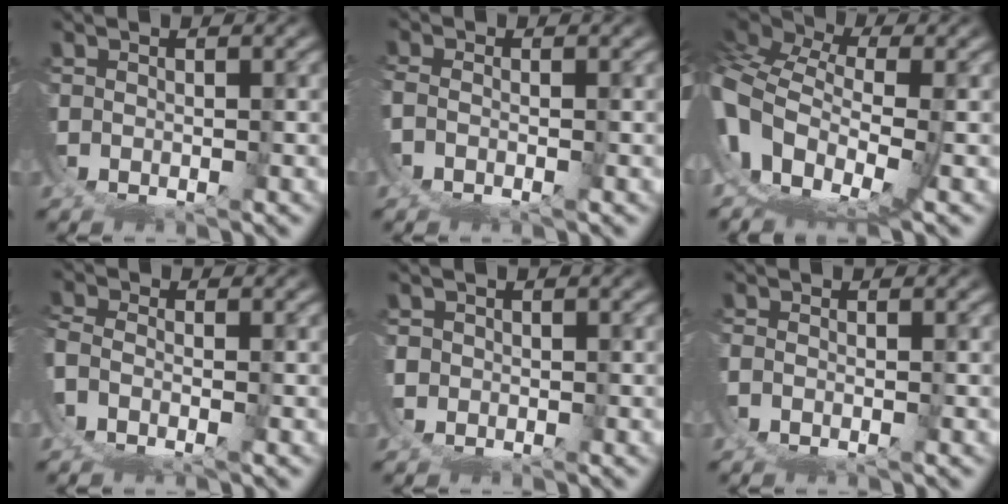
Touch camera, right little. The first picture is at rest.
{"total": 2.1, "force": [-0.9, 1.4, 1.3], "torque": [-0.033, -0.013, -0.011]}
{"total": 7.0, "force": [1.1, 4.5, 5.3], "torque": [-0.131, -0.020, 0.020]}
{"total": 2.8, "force": [-1.5, 1.7, 1.6], "torque": [-0.054, -0.021, -0.016]}
{"total": 1.0, "force": [0.4, 0.5, -0.8], "torque": [-0.002, -0.015, 0.013]}
{"total": 1.4, "force": [-0.9, 0.7, 0.7], "torque": [-0.015, -0.010, -0.012]}